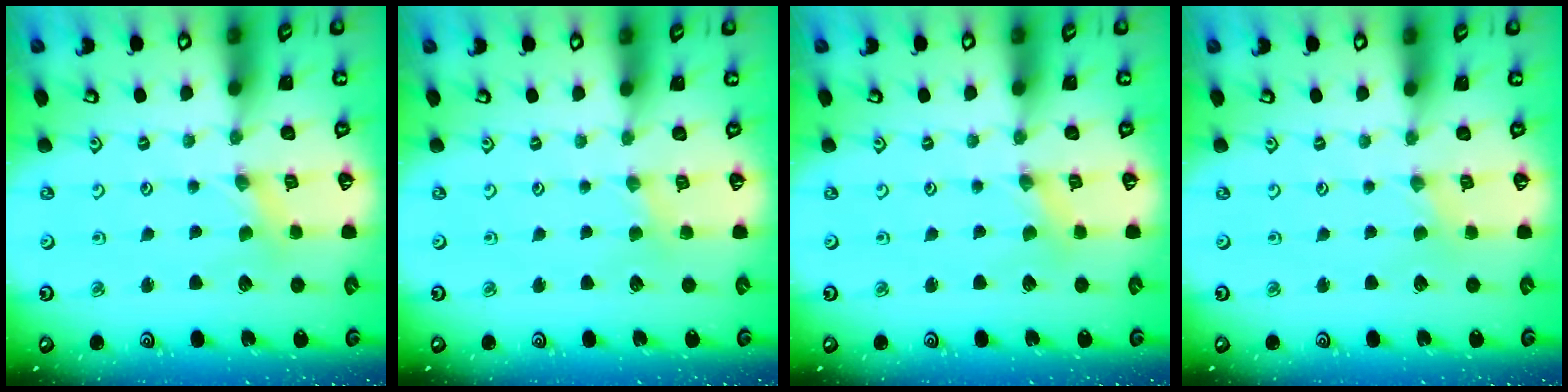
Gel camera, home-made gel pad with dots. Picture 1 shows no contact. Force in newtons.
{"total": 1.9, "press": 1.8, "slide": 0.3}
{"total": 1.1, "press": 1.1, "slide": 0.1}
{"total": 0.0}